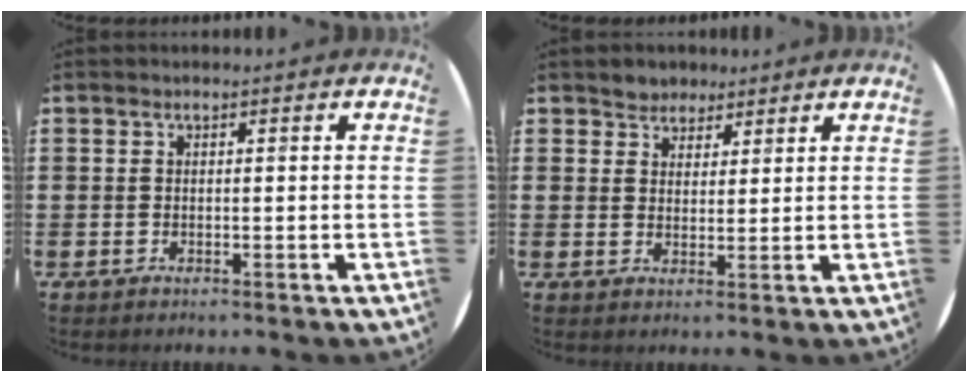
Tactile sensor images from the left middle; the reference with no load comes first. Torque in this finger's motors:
{"motor_torque": [0.18, -0.15, 0.02, 0.01]}